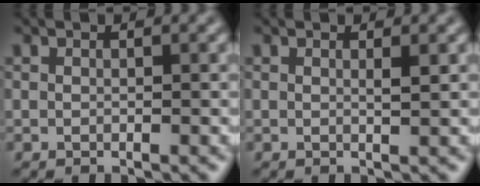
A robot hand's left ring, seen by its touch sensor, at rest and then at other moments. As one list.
[{"total": 0.7, "force": [0.4, 0.0, 0.6], "torque": [-0.006, -0.001, 0.005]}]